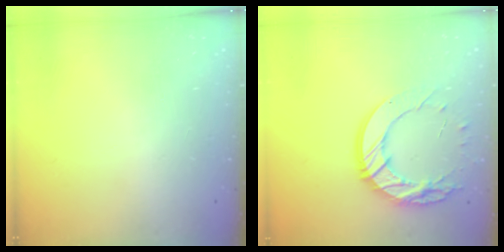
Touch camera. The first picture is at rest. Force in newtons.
{"total": 16.8, "press": 16.8, "slide": 1.2}